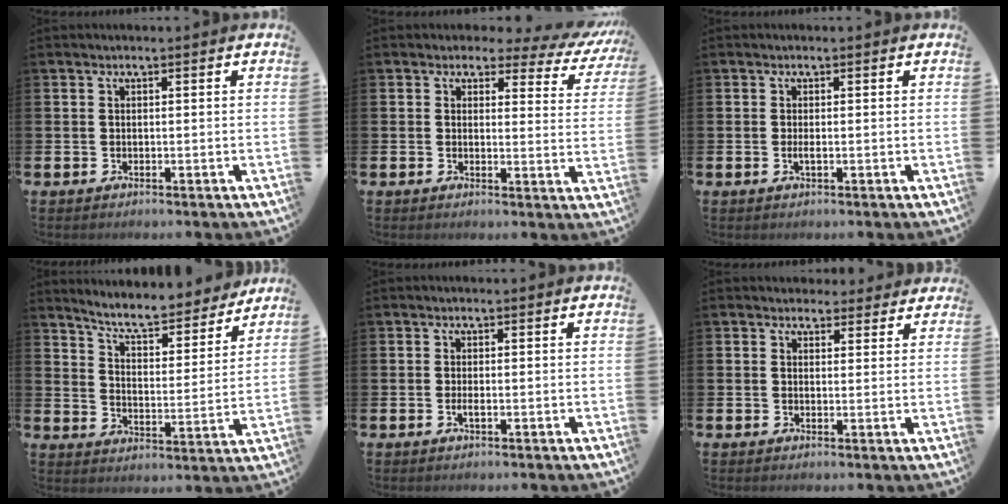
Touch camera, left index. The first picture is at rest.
{"total": 2.5, "force": [1.6, 1.7, 0.8], "torque": [-0.021, -0.019, 0.018]}
{"total": 0.8, "force": [-0.2, 0.2, 0.8], "torque": [-0.021, 0.001, -0.003]}
{"total": 7.2, "force": [6.8, 0.9, 2.1], "torque": [-0.068, -0.054, 0.114]}
{"total": 0.8, "force": [-0.3, 0.2, 0.8], "torque": [-0.021, 0.001, -0.004]}
{"total": 2.9, "force": [2.7, 1.2, -0.2], "torque": [0.015, -0.012, 0.045]}